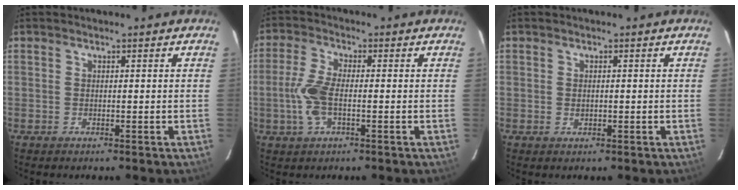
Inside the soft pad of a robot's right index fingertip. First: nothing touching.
{"total": 7.1, "force": [-1.4, 2.8, 6.3], "torque": [-0.141, 0.002, -0.030]}
{"total": 1.1, "force": [-0.1, 0.8, 0.8], "torque": [-0.013, 0.000, 0.000]}